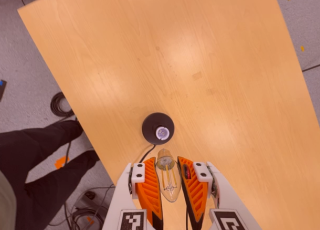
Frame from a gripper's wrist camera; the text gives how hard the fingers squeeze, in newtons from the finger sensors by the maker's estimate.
{"total": 19.6, "left": 21.2, "right": 17.9}